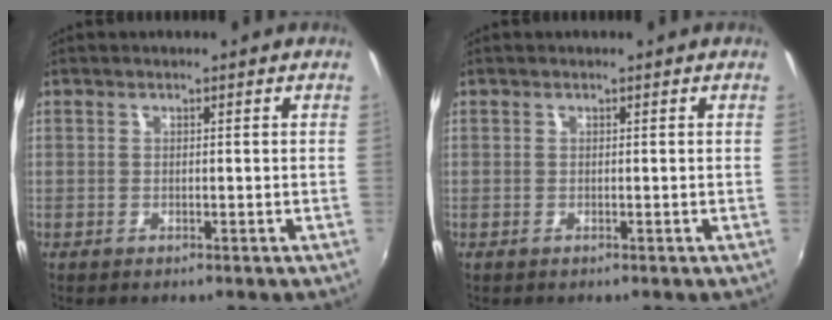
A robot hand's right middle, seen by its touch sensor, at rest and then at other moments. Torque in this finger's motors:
{"motor_torque": [0.00, 0.00, 0.00, 0.00]}